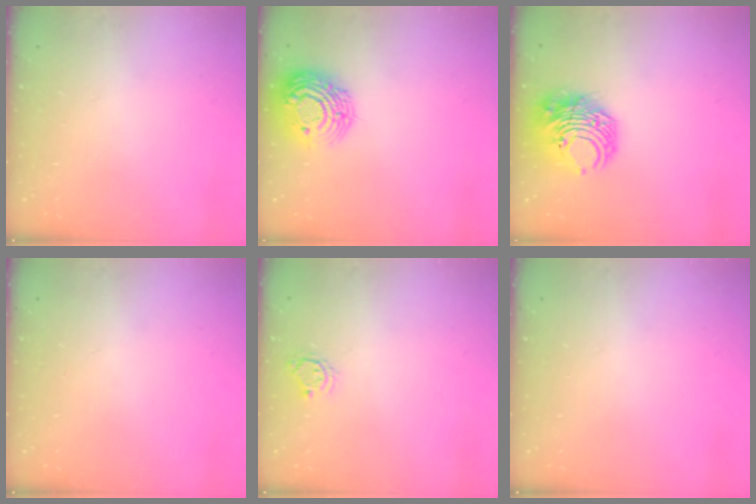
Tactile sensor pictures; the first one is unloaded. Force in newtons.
{"total": 16.2, "press": 16.2, "slide": 1.2}
{"total": 10.7, "press": 10.5, "slide": 1.7}
{"total": 0.0}
{"total": 4.5, "press": 4.5, "slide": 0.4}
{"total": 0.0}